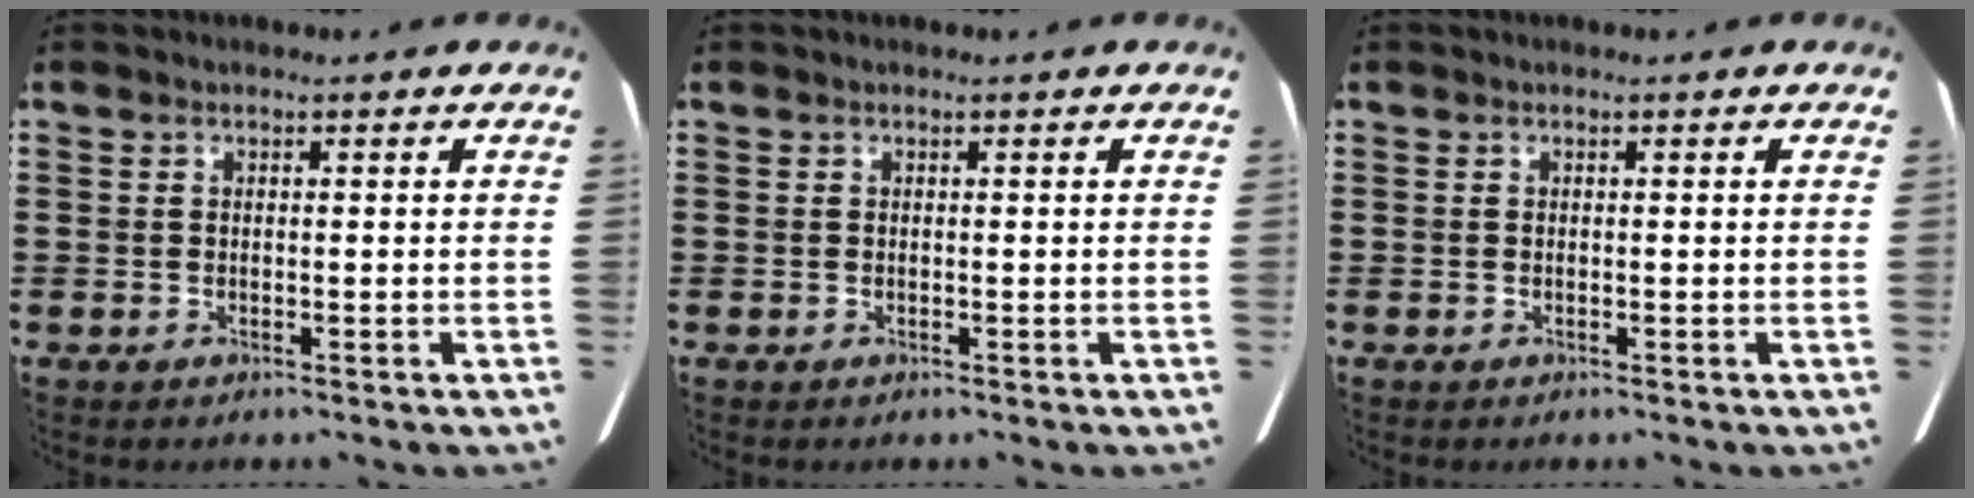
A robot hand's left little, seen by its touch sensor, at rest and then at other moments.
{"total": 0.0}
{"total": 0.0}